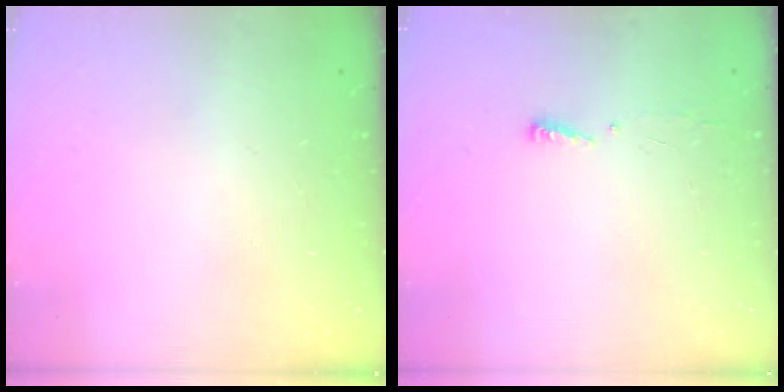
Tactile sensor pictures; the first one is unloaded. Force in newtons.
{"total": 4.1, "press": 4.0, "slide": 1.0}